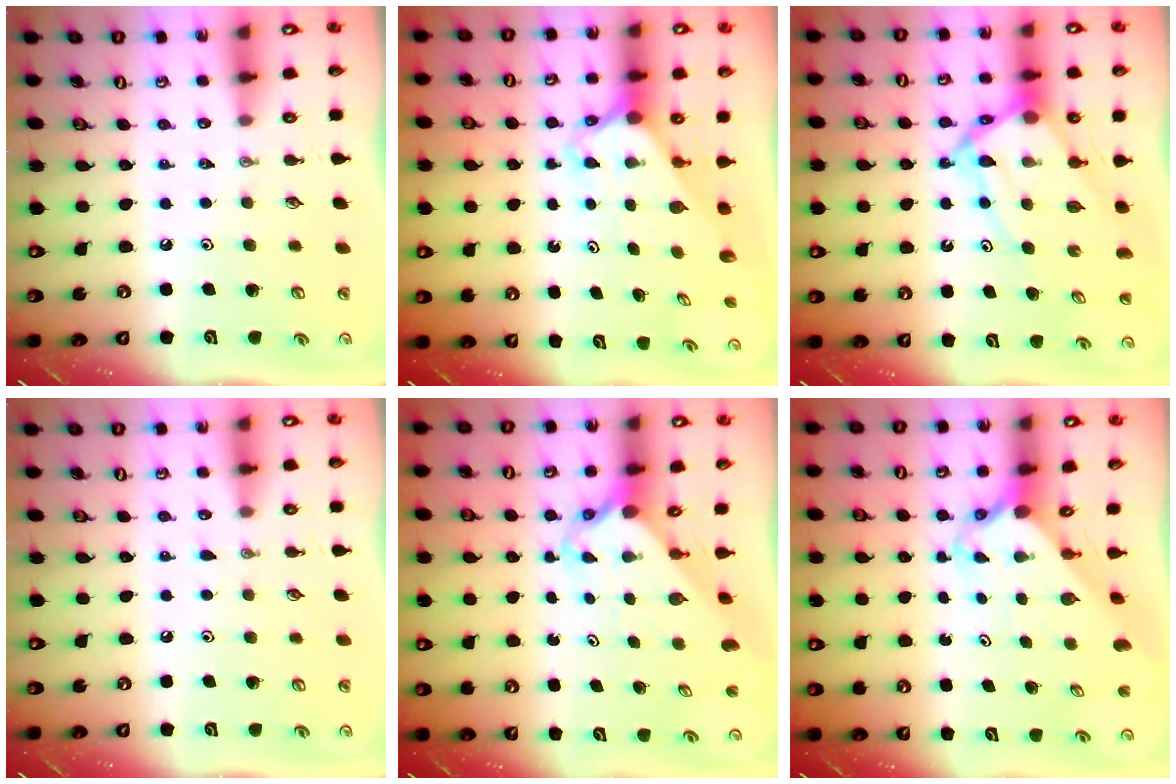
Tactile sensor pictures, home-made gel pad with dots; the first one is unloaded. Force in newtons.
{"total": 2.3, "press": 2.3, "slide": 0.2}
{"total": 11.0, "press": 10.9, "slide": 0.9}
{"total": 3.7, "press": 3.7, "slide": 0.5}
{"total": 2.3, "press": 2.3, "slide": 0.2}
{"total": 2.3, "press": 2.3, "slide": 0.2}